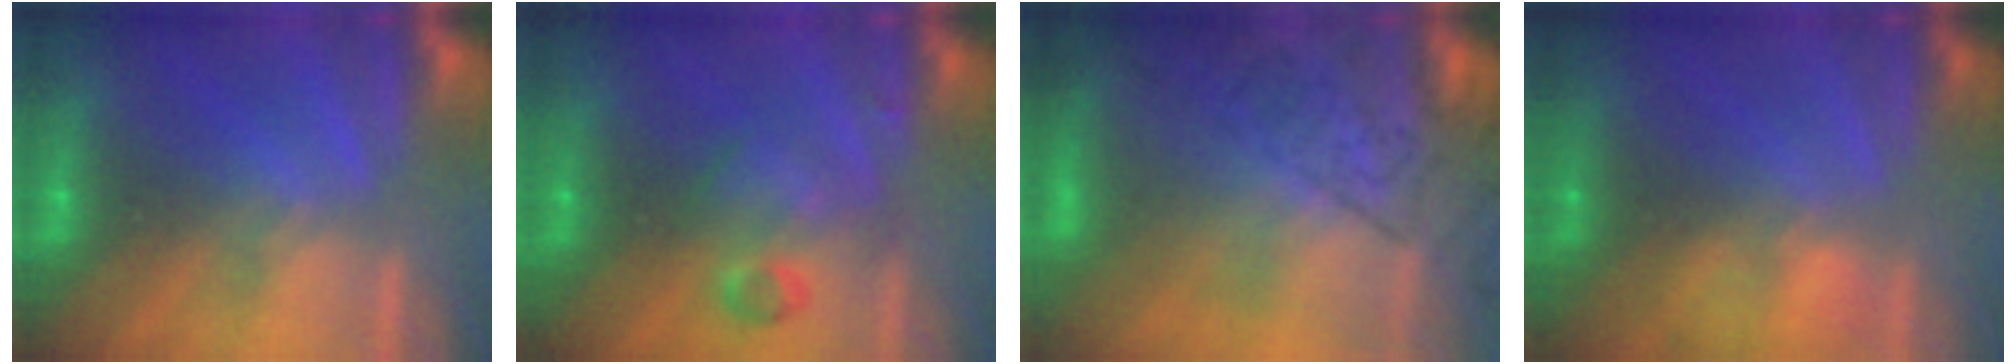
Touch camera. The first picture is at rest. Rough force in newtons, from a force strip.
{"total": 2.8}
{"total": 7.6}
{"total": 2.4}